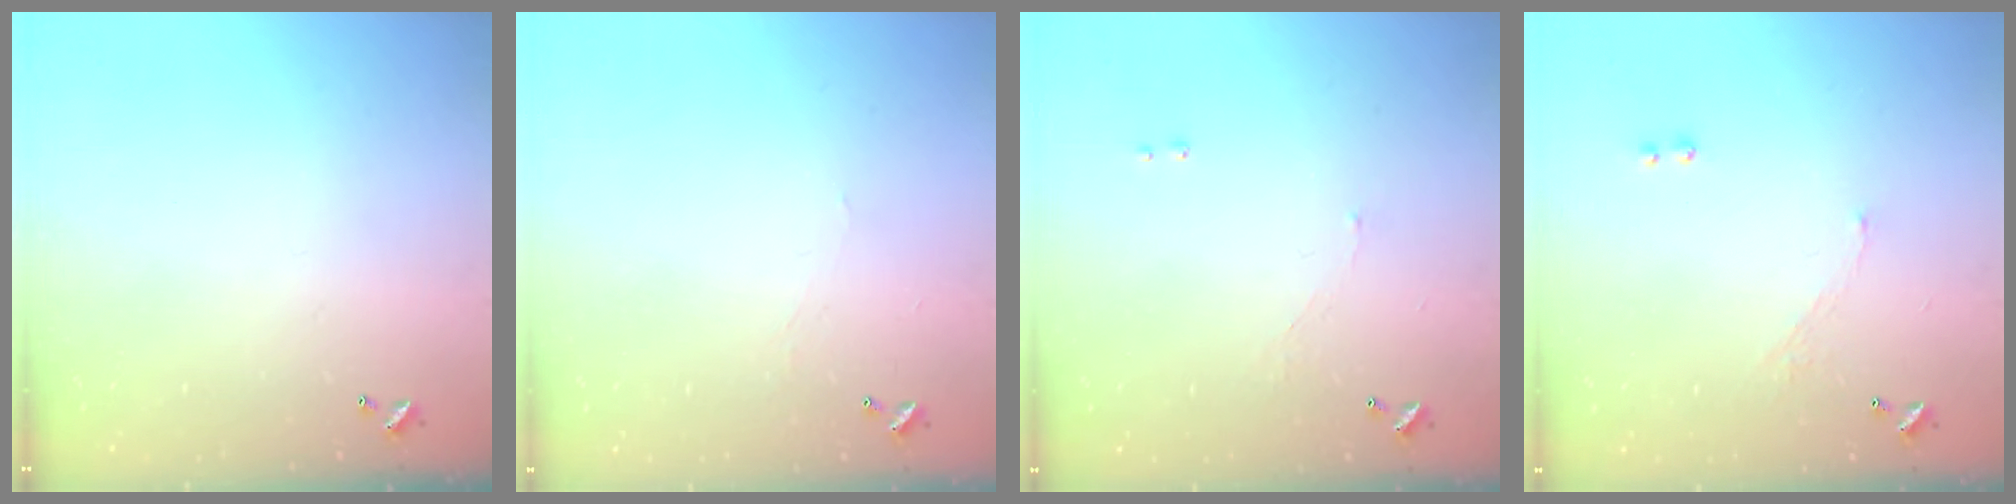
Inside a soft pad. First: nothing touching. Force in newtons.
{"total": 0.9, "press": 0.7, "slide": 0.4}
{"total": 1.3, "press": 1.2, "slide": 0.5}
{"total": 4.0, "press": 4.0, "slide": 0.7}